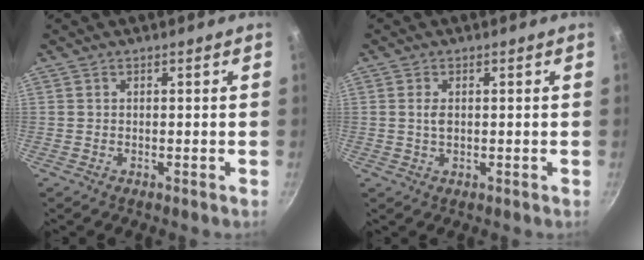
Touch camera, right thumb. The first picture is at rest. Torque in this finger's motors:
{"motor_torque": [-0.22, 0.07, 0.34, 0.41, -0.03]}